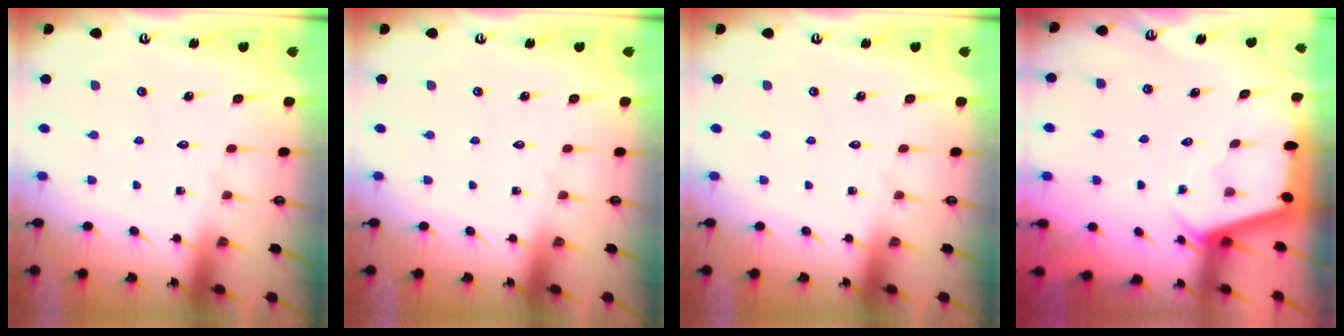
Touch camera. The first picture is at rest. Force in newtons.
{"total": 0.0}
{"total": 0.0}
{"total": 2.9, "press": 2.8, "slide": 0.4}